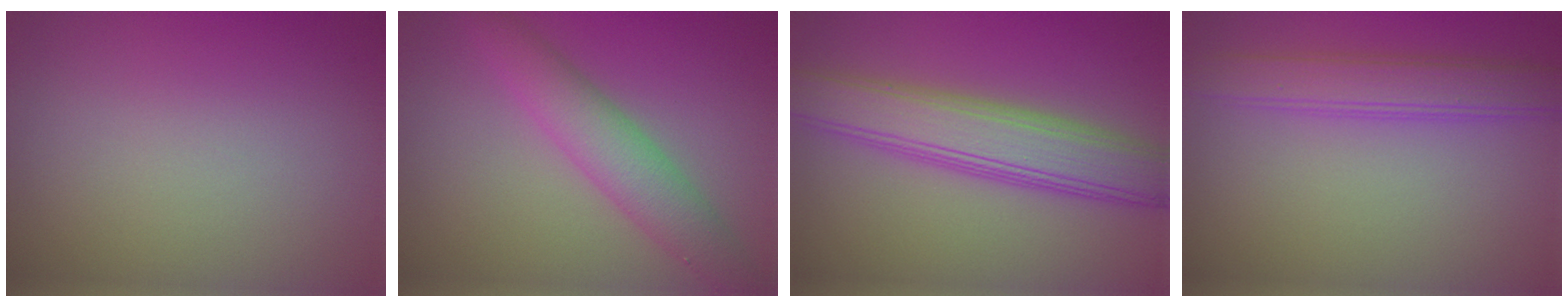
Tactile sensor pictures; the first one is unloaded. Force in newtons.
{"total": 4.7, "press": 4.7, "slide": 0.0}
{"total": 6.6, "press": 6.6, "slide": 0.0}
{"total": 3.8, "press": 3.8, "slide": 0.1}